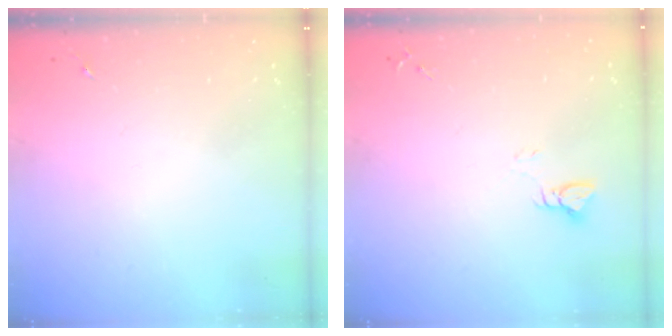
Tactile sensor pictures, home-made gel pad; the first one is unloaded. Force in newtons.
{"total": 2.9, "press": 2.9, "slide": 0.2}